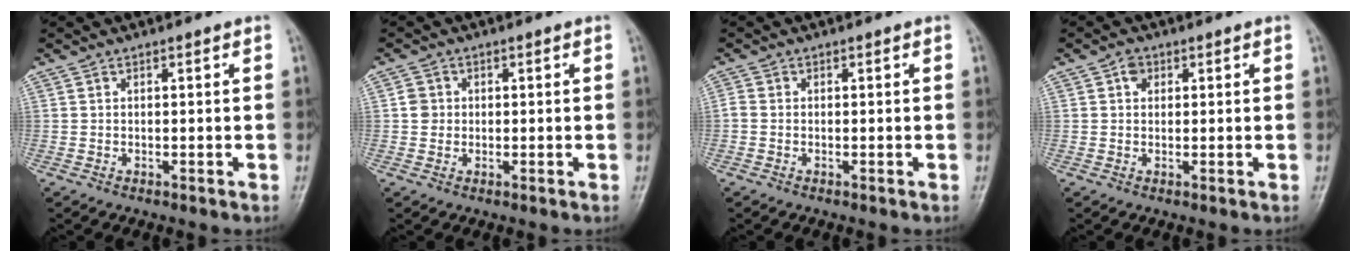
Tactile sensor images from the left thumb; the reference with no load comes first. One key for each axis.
{"total": 2.3, "fx": 0.1, "fy": 2.2, "fz": 0.6, "tx": 0.004, "ty": 0.005, "tz": 0.000}
{"total": 1.2, "fx": -0.3, "fy": 0.9, "fz": 0.7, "tx": -0.017, "ty": -0.001, "tz": -0.012}
{"total": 2.1, "fx": 0.7, "fy": 1.6, "fz": 1.0, "tx": -0.005, "ty": 0.001, "tz": 0.007}